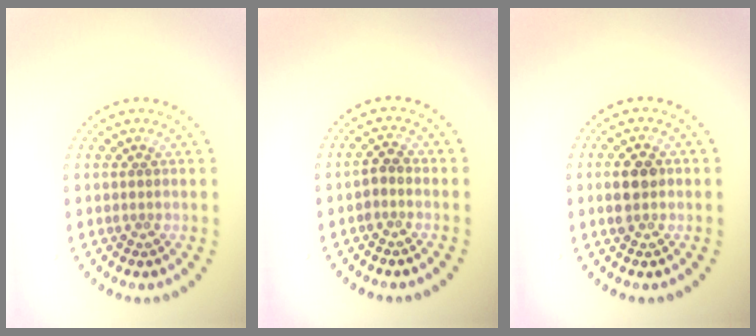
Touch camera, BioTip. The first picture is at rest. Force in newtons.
{"total": 1.1, "press": 1.0, "slide": 0.5}
{"total": 3.0, "press": 3.0, "slide": 0.2}